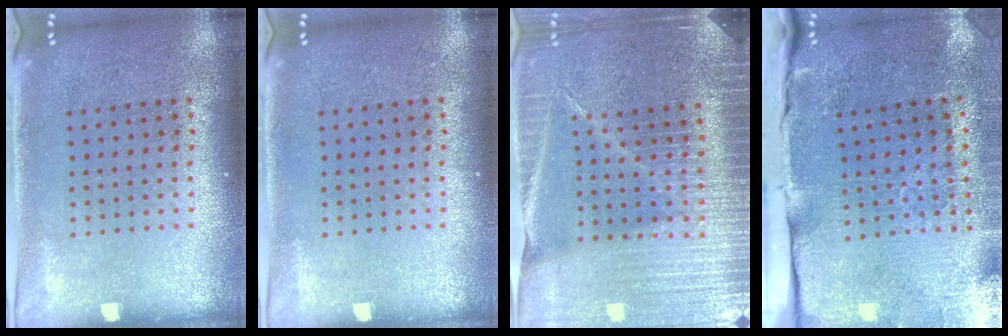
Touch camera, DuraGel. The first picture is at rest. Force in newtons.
{"total": 0.0}
{"total": 4.5, "press": 4.2, "slide": 1.6}
{"total": 4.8, "press": 3.8, "slide": 2.8}